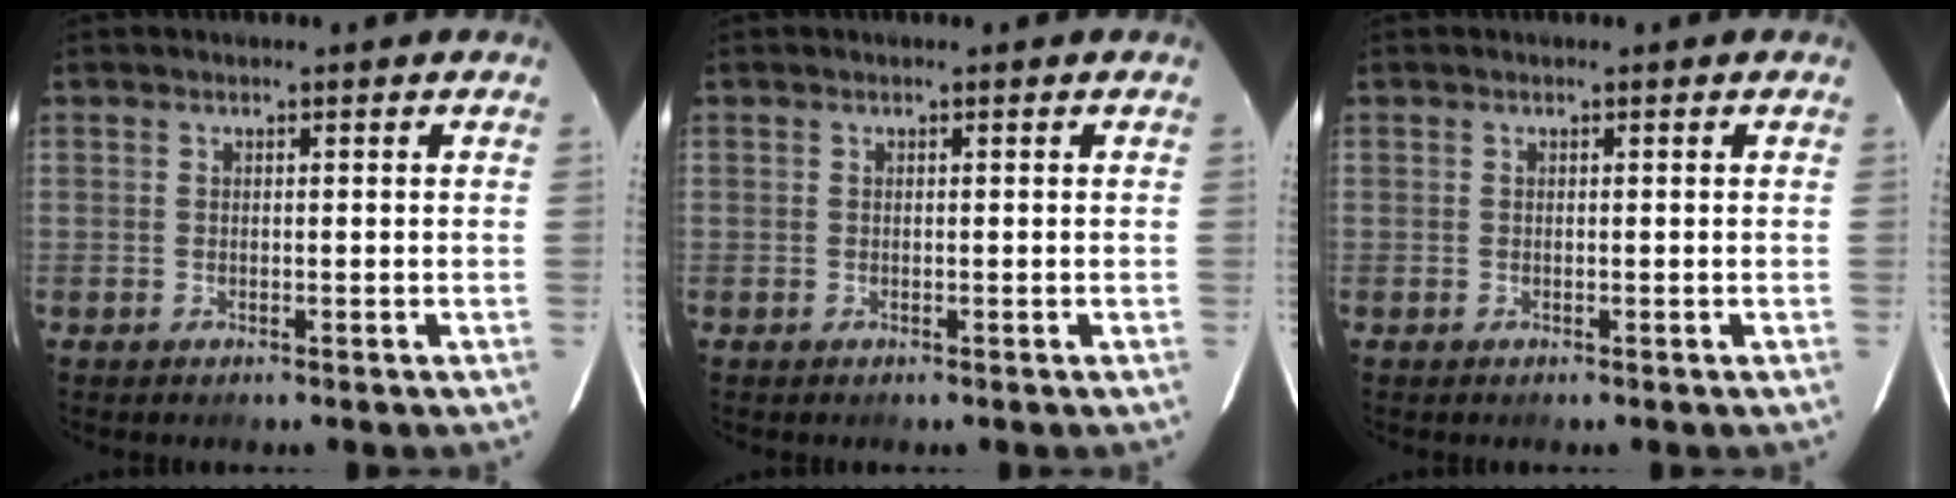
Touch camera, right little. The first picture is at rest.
{"total": 0.0}
{"total": 0.0}